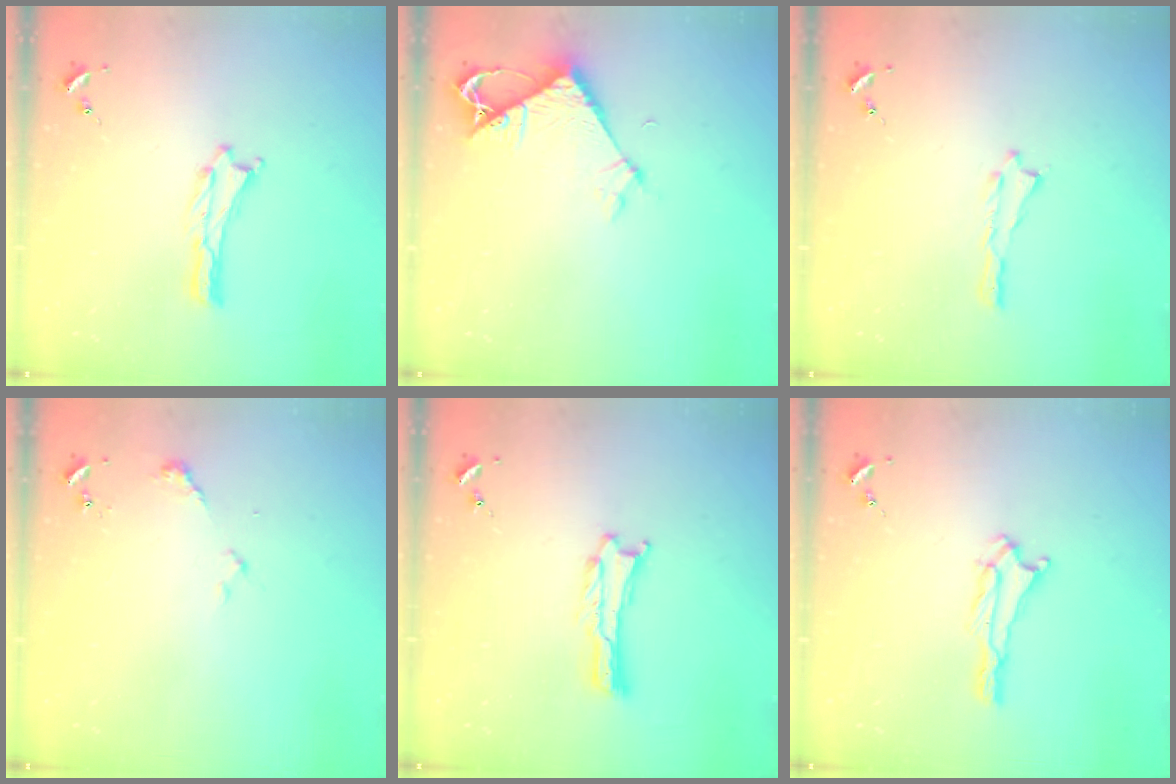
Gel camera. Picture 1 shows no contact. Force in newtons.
{"total": 5.9, "press": 5.8, "slide": 0.5}
{"total": 0.0}
{"total": 2.4, "press": 2.3, "slide": 0.3}
{"total": 0.0}
{"total": 1.0, "press": 1.0, "slide": 0.1}